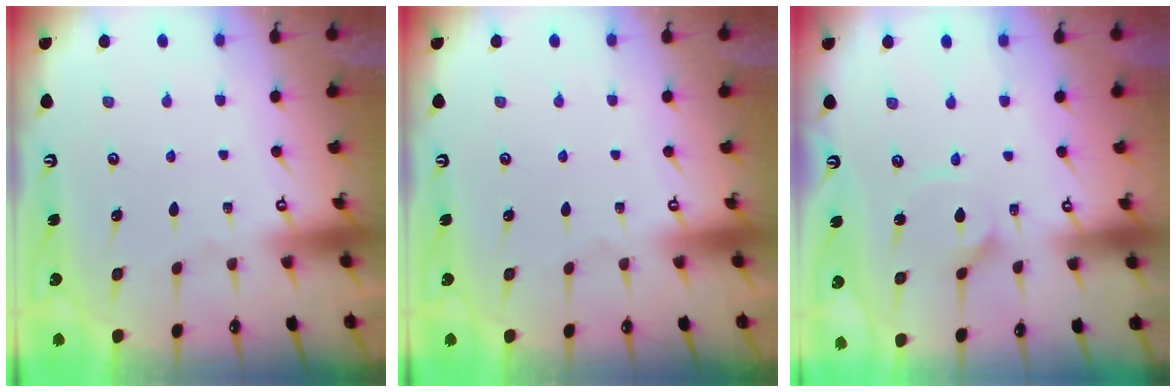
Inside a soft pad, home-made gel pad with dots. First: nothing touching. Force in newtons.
{"total": 0.0}
{"total": 3.9, "press": 3.9, "slide": 0.4}